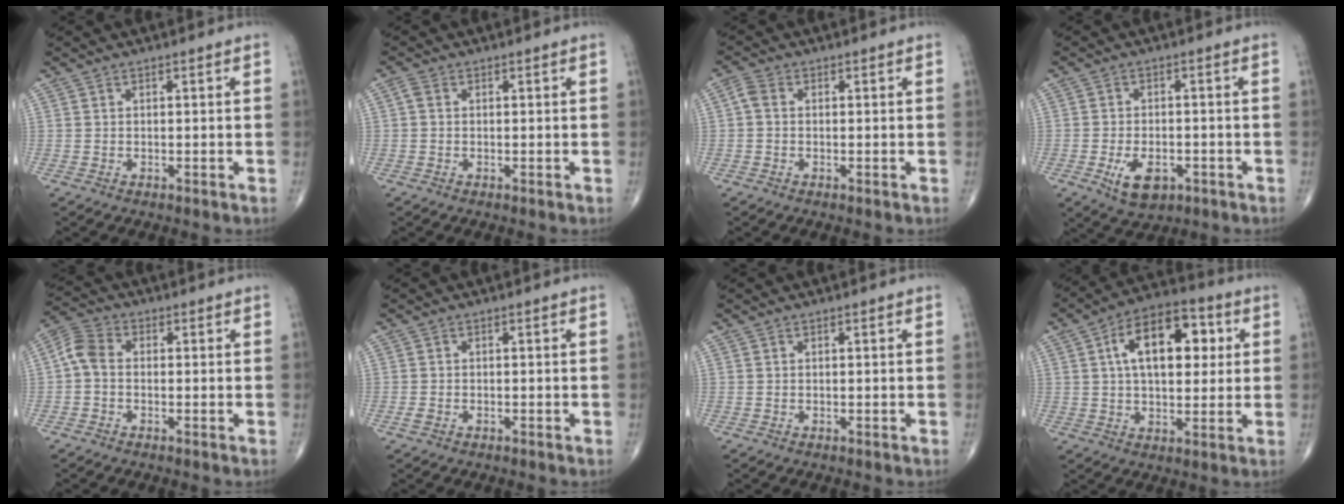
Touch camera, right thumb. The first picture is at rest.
{"total": 1.3, "force": [0.1, 0.9, 0.9], "torque": [-0.017, 0.004, -0.001]}
{"total": 2.3, "force": [0.0, 1.6, 1.6], "torque": [-0.034, 0.006, -0.008]}
{"total": 6.8, "force": [-2.7, 3.9, 4.8], "torque": [-0.072, 0.004, -0.038]}
{"total": 4.9, "force": [-0.4, 3.4, 3.5], "torque": [-0.069, 0.015, -0.022]}
{"total": 1.2, "force": [-0.6, 0.7, 0.7], "torque": [-0.020, 0.001, -0.014]}
{"total": 0.0}
{"total": 16.0, "force": [3.9, 8.8, 12.8], "torque": [-0.175, 0.014, 0.057]}